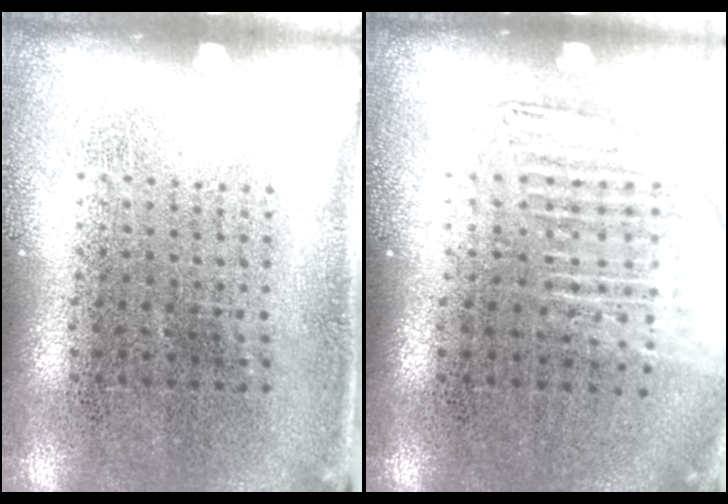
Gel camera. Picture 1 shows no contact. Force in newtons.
{"total": 1.5, "press": 1.3, "slide": 0.7}